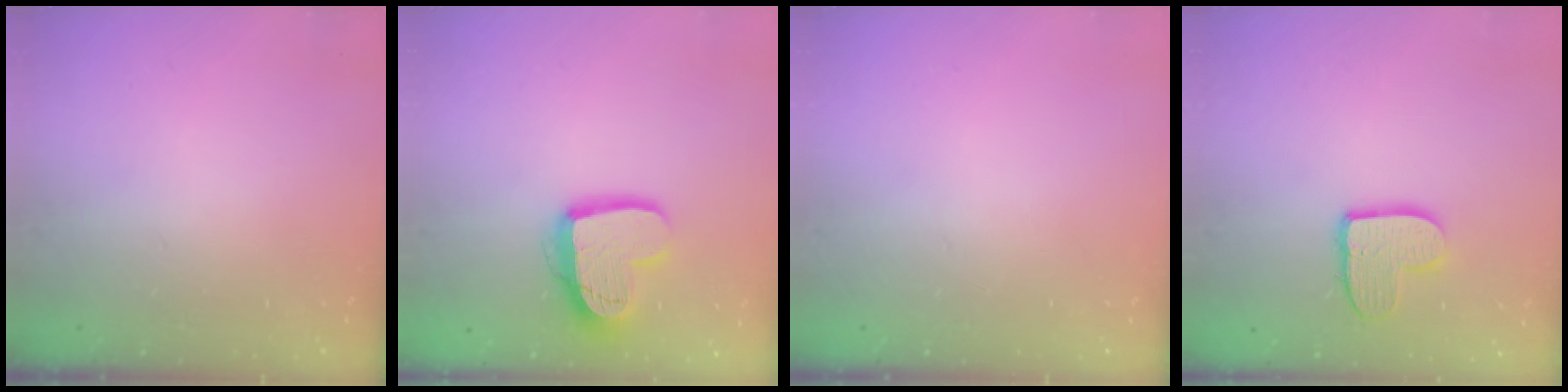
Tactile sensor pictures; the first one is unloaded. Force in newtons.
{"total": 15.3, "press": 15.2, "slide": 1.3}
{"total": 0.0}
{"total": 10.9, "press": 10.8, "slide": 0.7}